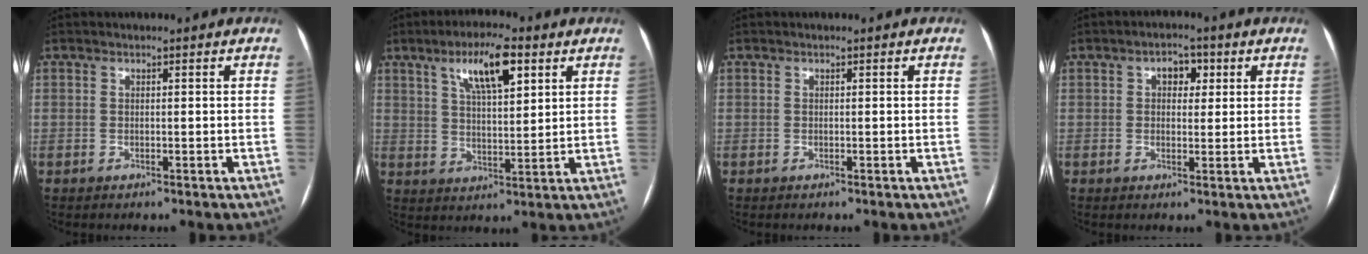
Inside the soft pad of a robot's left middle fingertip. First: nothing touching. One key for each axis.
{"total": 9.3, "fx": 4.8, "fy": 2.3, "fz": 7.6, "tx": -0.135, "ty": 0.011, "tz": 0.083}
{"total": 0.0}
{"total": 3.5, "fx": 1.2, "fy": 2.2, "fz": 2.4, "tx": -0.036, "ty": 0.015, "tz": 0.018}